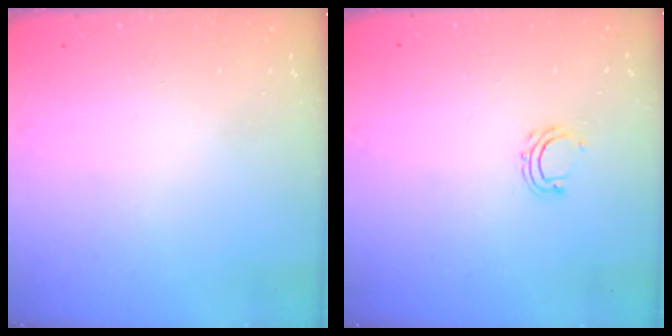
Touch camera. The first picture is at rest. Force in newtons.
{"total": 5.3, "press": 5.2, "slide": 1.1}